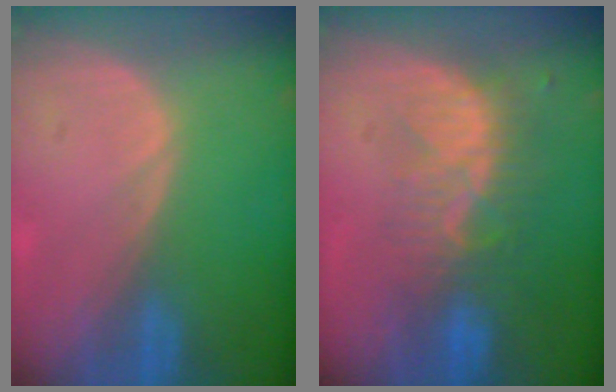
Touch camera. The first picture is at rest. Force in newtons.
{"total": 8.1, "press": 7.3, "slide": 3.6}